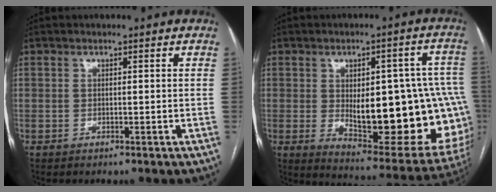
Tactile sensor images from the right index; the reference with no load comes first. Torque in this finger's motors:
{"motor_torque": [2.14, 0.00, 0.90, 0.19]}